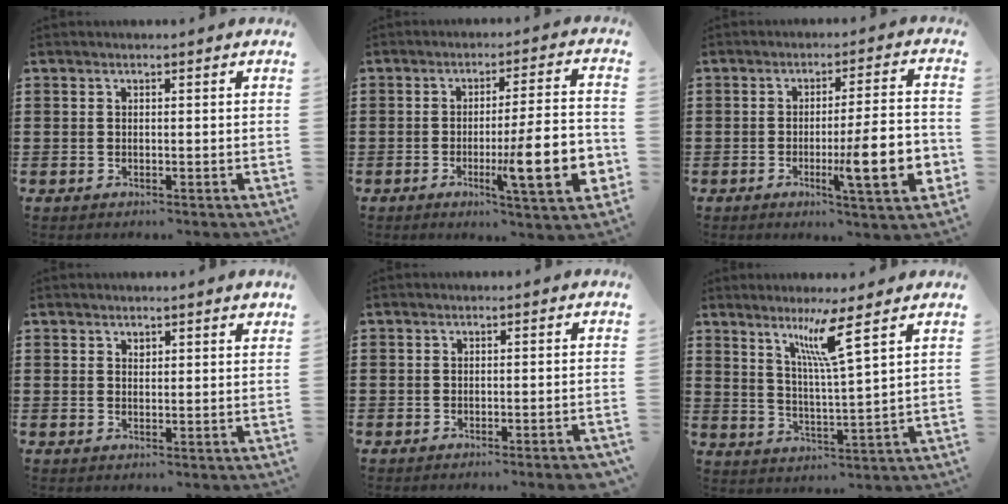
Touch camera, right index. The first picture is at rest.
{"total": 13.0, "force": [-3.4, 2.2, 12.4], "torque": [-0.205, -0.008, -0.056]}
{"total": 11.9, "force": [-3.0, 1.9, 11.4], "torque": [-0.173, -0.011, -0.051]}
{"total": 1.1, "force": [0.9, 0.6, 0.4], "torque": [0.007, -0.004, 0.013]}
{"total": 1.6, "force": [-1.5, -0.1, 0.6], "torque": [-0.011, -0.001, -0.029]}
{"total": 7.2, "force": [4.2, -0.5, 5.8], "torque": [-0.117, -0.006, 0.067]}